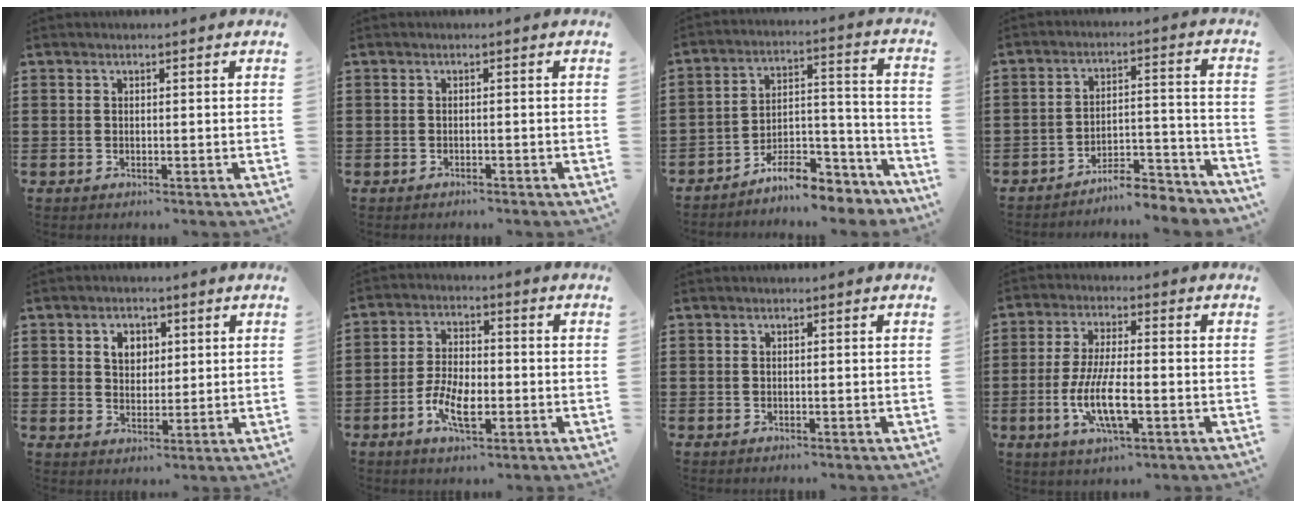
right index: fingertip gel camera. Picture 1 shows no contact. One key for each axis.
{"total": 0.7, "fx": -0.7, "fy": 0.0, "fz": 0.1, "tx": -0.004, "ty": -0.002, "tz": -0.015}
{"total": 8.8, "fx": -7.9, "fy": 2.2, "fz": 2.9, "tx": -0.030, "ty": 0.029, "tz": -0.148}
{"total": 6.9, "fx": -6.6, "fy": 0.8, "fz": 1.7, "tx": -0.020, "ty": 0.020, "tz": -0.128}
{"total": 3.6, "fx": 1.3, "fy": 2.8, "fz": 1.9, "tx": -0.039, "ty": 0.009, "tz": 0.018}
{"total": 6.7, "fx": -2.6, "fy": 3.1, "fz": 5.3, "tx": -0.115, "ty": 0.002, "tz": -0.051}
{"total": 0.0}
{"total": 8.6, "fx": -2.7, "fy": 2.6, "fz": 7.8, "tx": -0.167, "ty": -0.014, "tz": -0.053}